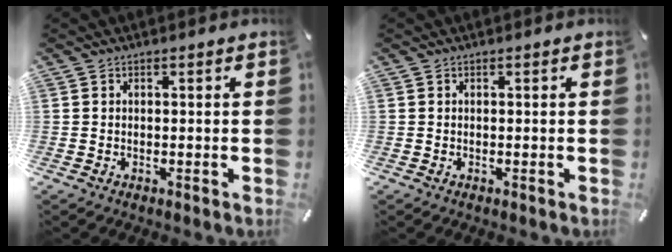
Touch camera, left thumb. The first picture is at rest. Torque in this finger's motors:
{"motor_torque": [0.00, 0.00, 0.00, 0.00, 0.00]}